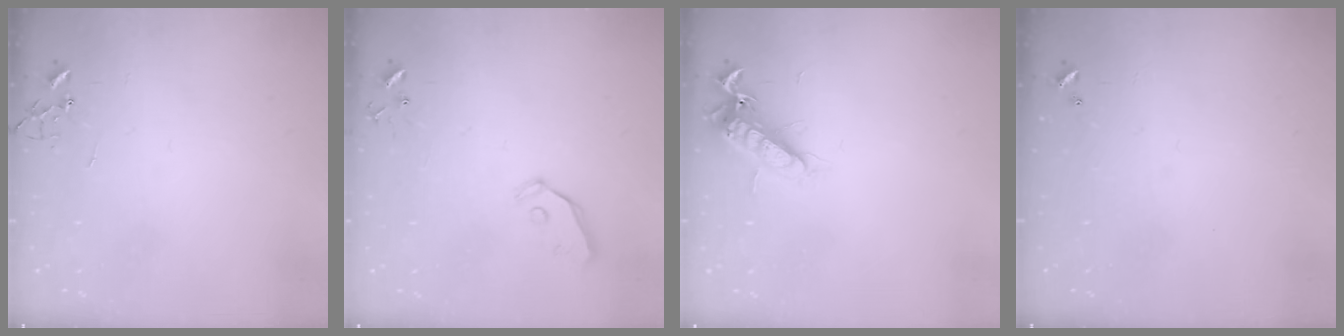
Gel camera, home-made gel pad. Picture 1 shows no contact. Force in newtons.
{"total": 4.9, "press": 4.9, "slide": 0.2}
{"total": 13.0, "press": 12.9, "slide": 1.2}
{"total": 0.0}